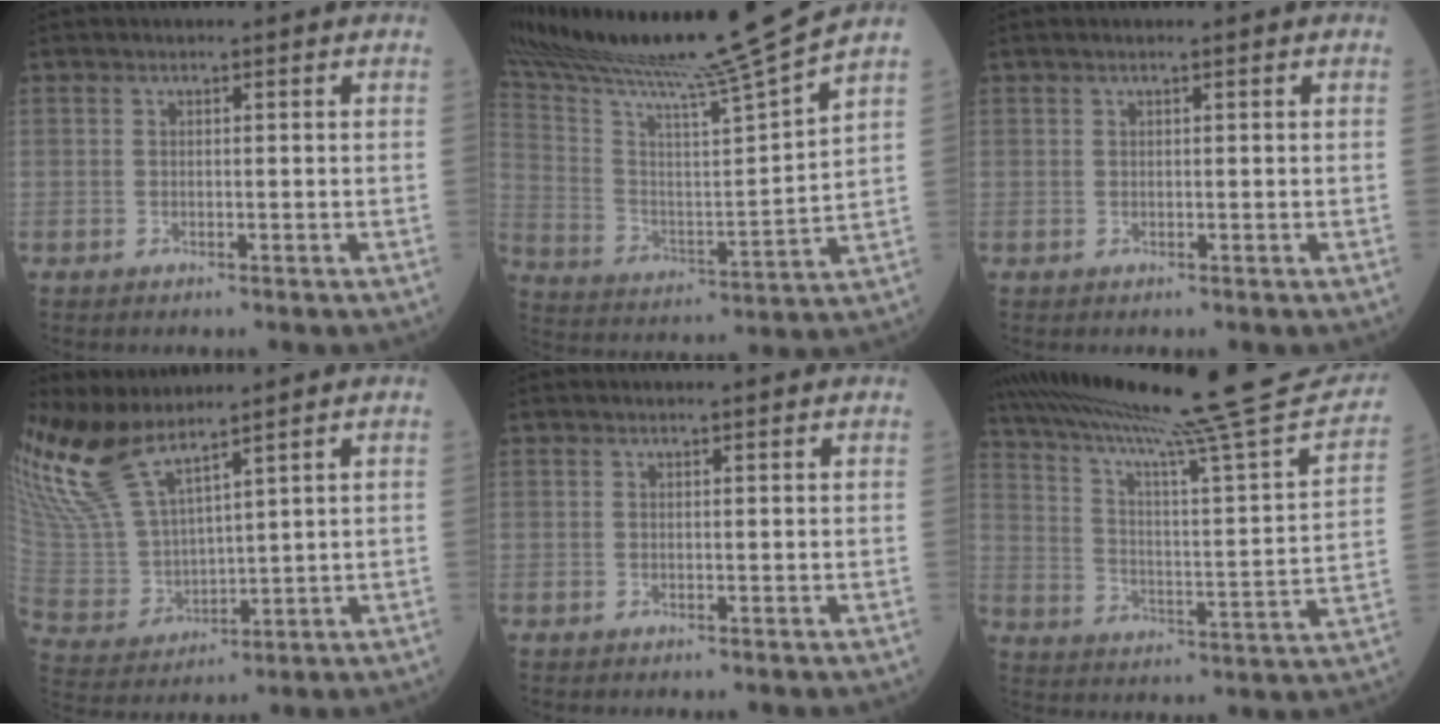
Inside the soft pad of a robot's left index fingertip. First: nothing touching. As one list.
[{"total": 20.5, "force": [17.7, -3.5, 9.8], "torque": [-0.182, -0.047, 0.287]}, {"total": 0.9, "force": [0.7, -0.2, 0.5], "torque": [-0.012, 0.004, 0.017]}, {"total": 12.1, "force": [10.1, 2.2, 6.3], "torque": [-0.155, -0.007, 0.222]}, {"total": 1.2, "force": [1.1, -0.1, 0.5], "torque": [-0.009, 0.005, 0.014]}, {"total": 29.0, "force": [26.1, -0.7, 12.7], "torque": [-0.208, -0.070, 0.356]}]